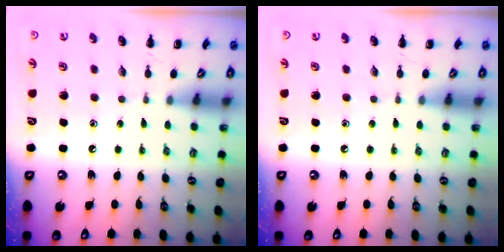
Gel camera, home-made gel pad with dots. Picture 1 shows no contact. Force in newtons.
{"total": 0.0}